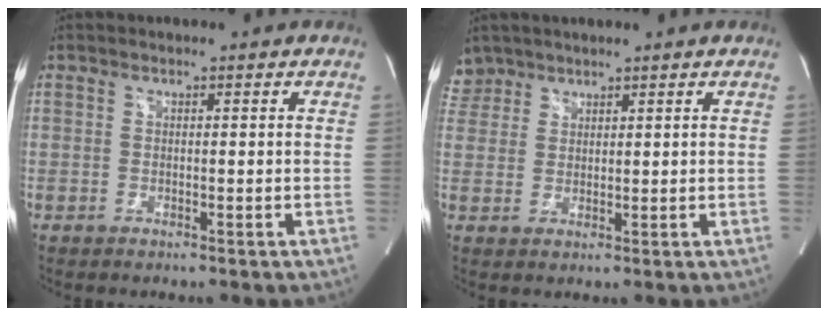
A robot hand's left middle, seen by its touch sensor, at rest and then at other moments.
{"total": 3.5, "force": [2.9, 1.9, -0.5], "torque": [0.014, 0.009, 0.059]}